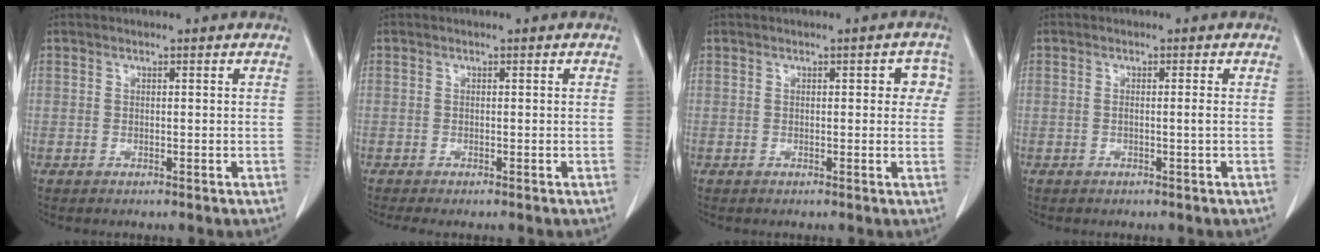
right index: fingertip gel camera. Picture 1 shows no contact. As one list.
[{"total": 1.5, "force": [-1.2, 0.0, 0.9], "torque": [-0.011, -0.004, -0.018]}, {"total": 3.2, "force": [0.7, 1.6, 2.6], "torque": [-0.017, 0.015, 0.003]}, {"total": 1.0, "force": [-0.2, -0.2, 0.9], "torque": [-0.017, 0.002, -0.001]}]